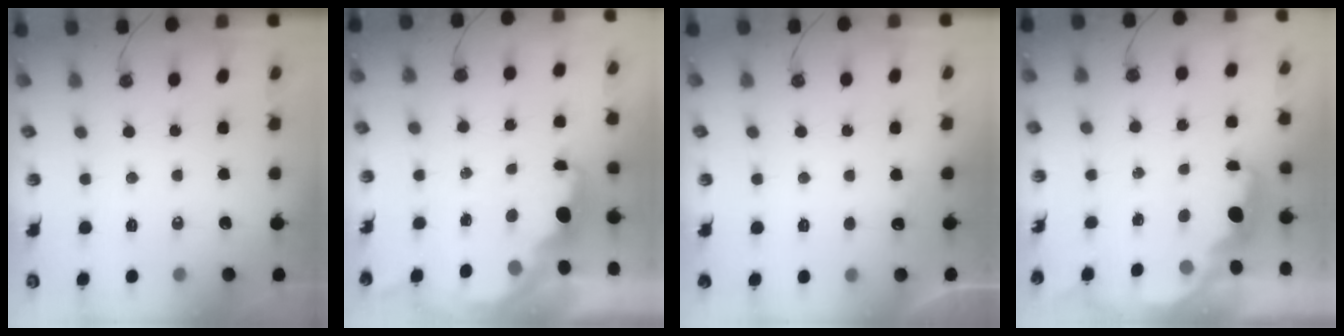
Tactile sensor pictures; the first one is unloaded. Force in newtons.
{"total": 2.0, "press": 1.8, "slide": 0.8}
{"total": 3.8, "press": 3.6, "slide": 1.3}
{"total": 1.7, "press": 1.6, "slide": 0.5}